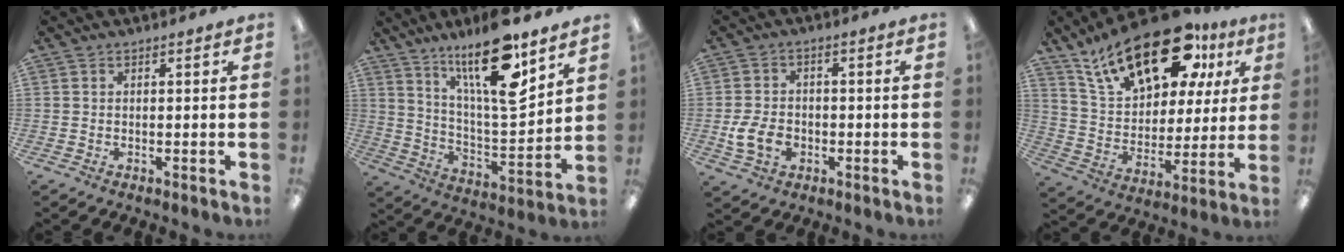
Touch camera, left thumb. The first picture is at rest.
{"total": 18.8, "force": [13.2, 4.6, 12.6], "torque": [-0.217, -0.074, 0.214]}
{"total": 7.2, "force": [-2.1, 5.2, 4.4], "torque": [-0.087, 0.009, -0.039]}
{"total": 23.3, "force": [14.8, 10.9, 14.3], "torque": [-0.240, -0.065, 0.257]}